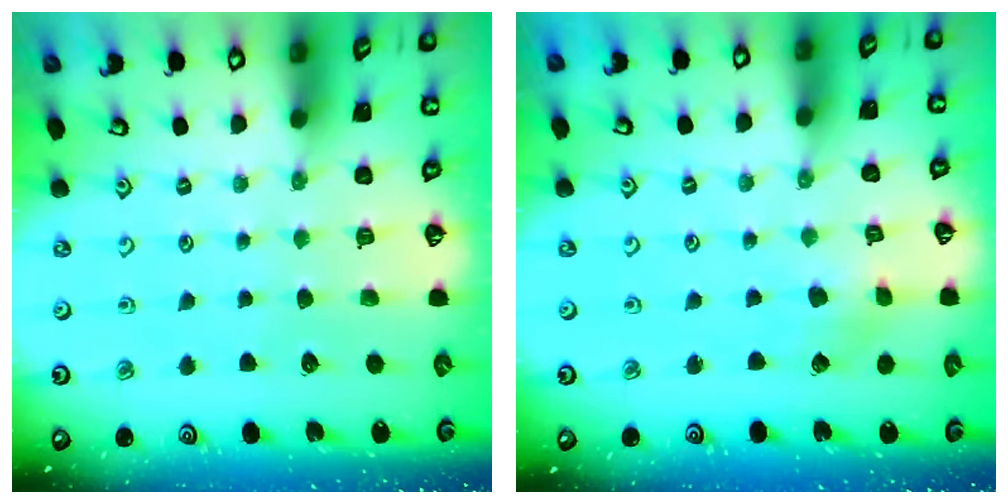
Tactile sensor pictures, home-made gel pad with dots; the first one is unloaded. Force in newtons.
{"total": 2.7, "press": 2.7, "slide": 0.1}